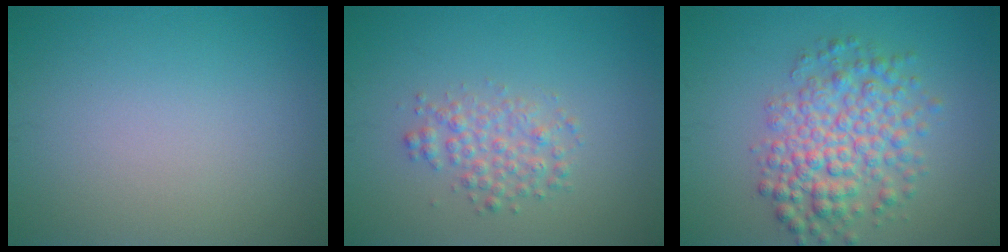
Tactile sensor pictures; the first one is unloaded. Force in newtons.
{"total": 2.5, "press": 2.5, "slide": 0.1}
{"total": 5.9, "press": 5.9, "slide": 0.1}